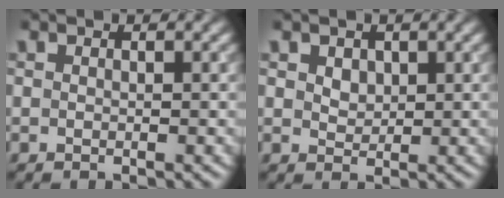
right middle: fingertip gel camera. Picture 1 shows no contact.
{"total": 1.7, "force": [0.8, 1.3, 0.9], "torque": [-0.016, 0.005, 0.010]}